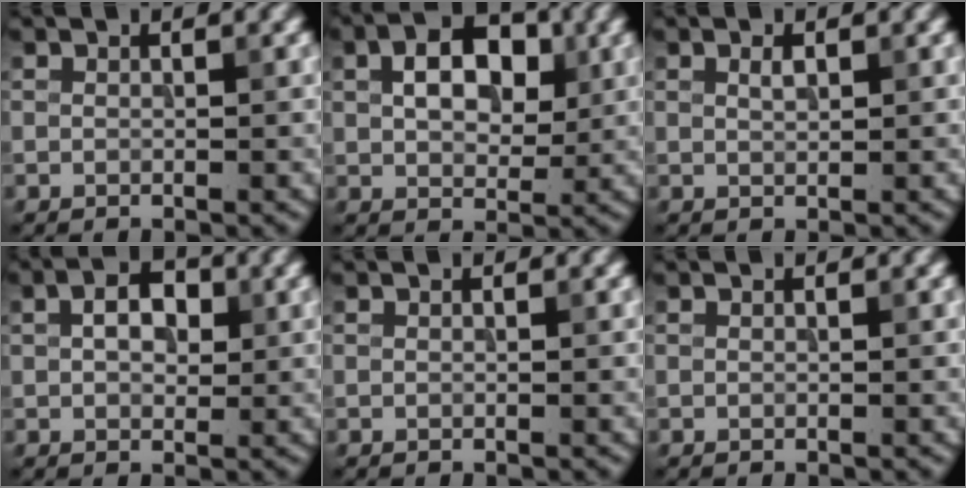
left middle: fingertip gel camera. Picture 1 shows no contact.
{"total": 5.4, "force": [1.3, 3.5, 3.9], "torque": [-0.066, 0.006, 0.014]}
{"total": 0.9, "force": [0.4, 0.4, 0.7], "torque": [-0.016, 0.001, 0.009]}
{"total": 3.5, "force": [0.8, 2.2, 2.5], "torque": [-0.041, 0.004, 0.011]}
{"total": 0.0}
{"total": 0.0}